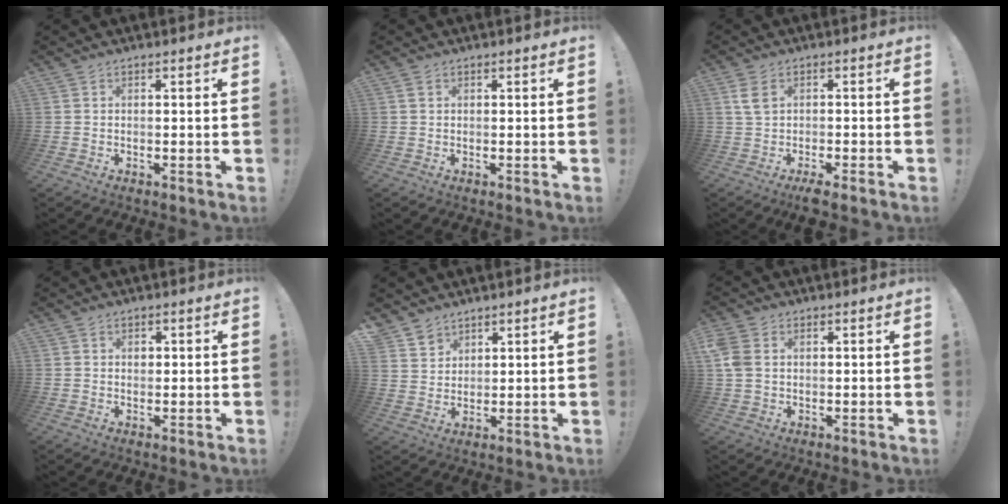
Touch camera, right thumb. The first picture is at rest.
{"total": 0.8, "force": [0.4, 0.6, 0.4], "torque": [-0.005, 0.000, 0.007]}
{"total": 4.6, "force": [-0.9, 2.0, 4.1], "torque": [-0.090, 0.000, -0.016]}
{"total": 1.2, "force": [0.5, 1.0, 0.5], "torque": [0.000, -0.003, 0.005]}
{"total": 5.1, "force": [4.1, 3.0, 0.2], "torque": [-0.015, -0.031, 0.083]}
{"total": 5.9, "force": [1.7, 4.4, 3.6], "torque": [-0.082, 0.001, 0.034]}